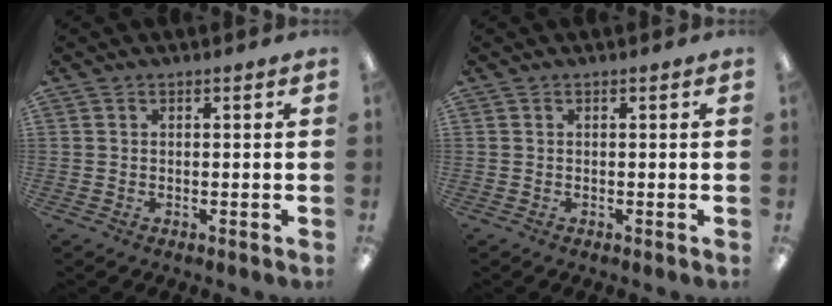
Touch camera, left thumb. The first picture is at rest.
{"total": 0.0}